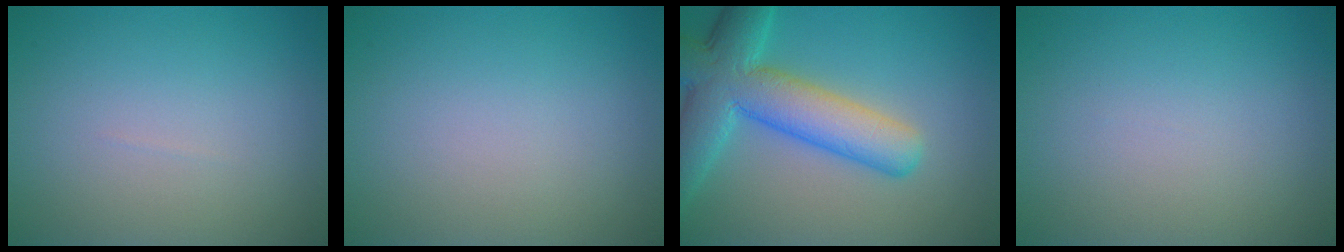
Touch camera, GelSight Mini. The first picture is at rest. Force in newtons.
{"total": 0.0}
{"total": 8.7, "press": 8.7, "slide": 0.4}
{"total": 0.0}